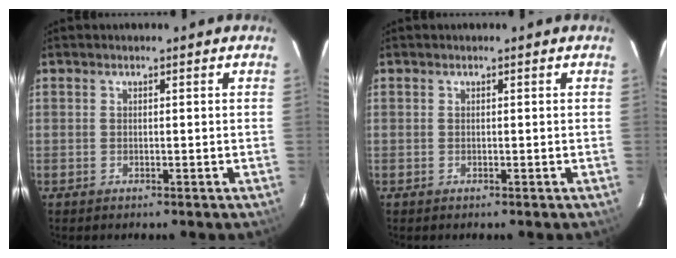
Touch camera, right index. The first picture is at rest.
{"total": 0.0}